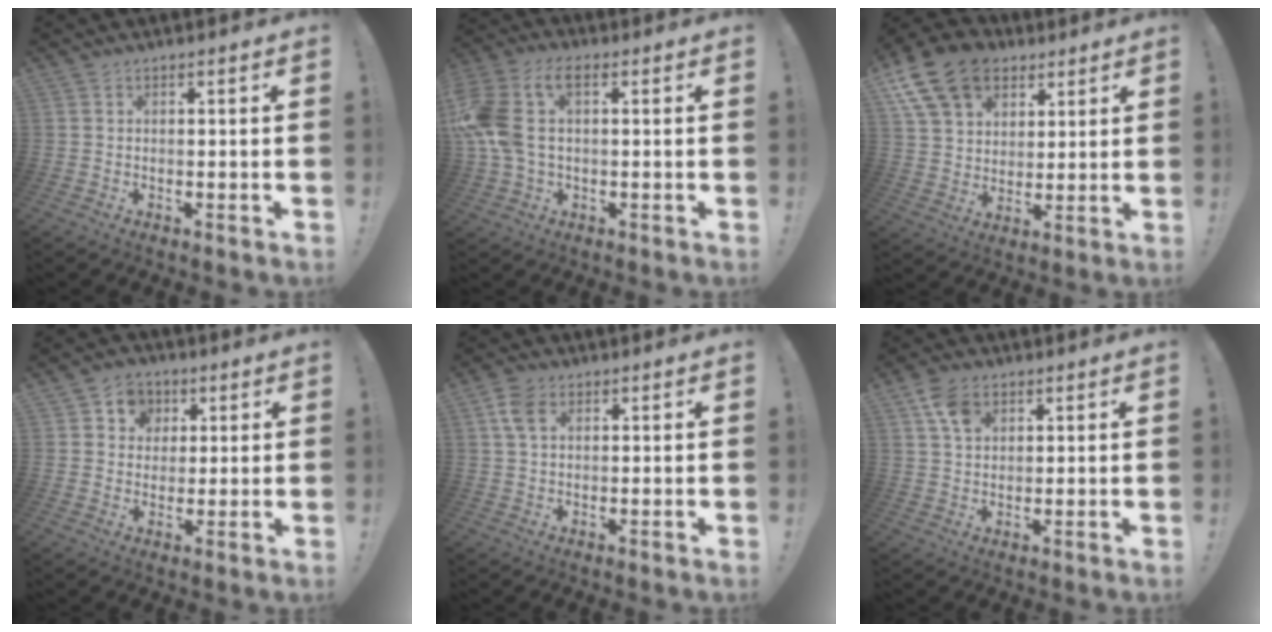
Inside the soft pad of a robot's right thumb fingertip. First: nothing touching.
{"total": 13.3, "force": [2.3, 8.1, 10.4], "torque": [-0.217, -0.001, 0.044]}
{"total": 17.2, "force": [9.0, 12.1, 8.4], "torque": [-0.136, -0.040, 0.172]}
{"total": 7.4, "force": [2.4, 6.8, 1.8], "torque": [-0.023, -0.013, 0.047]}
{"total": 5.8, "force": [2.5, 3.6, 3.9], "torque": [-0.062, -0.002, 0.047]}
{"total": 7.3, "force": [3.6, 4.9, 3.9], "torque": [-0.062, -0.006, 0.069]}